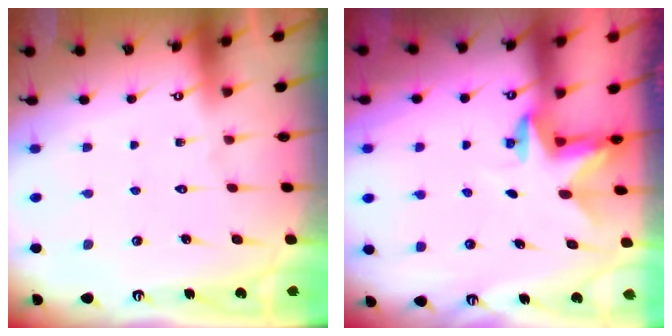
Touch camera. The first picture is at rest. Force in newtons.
{"total": 2.5, "press": 2.5, "slide": 0.4}